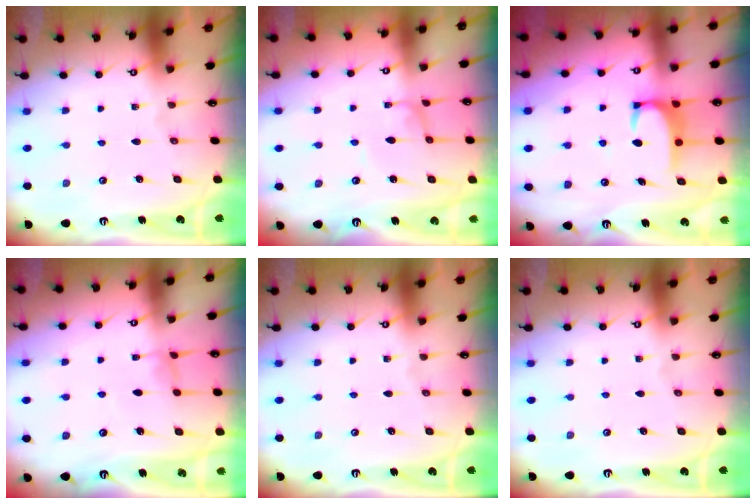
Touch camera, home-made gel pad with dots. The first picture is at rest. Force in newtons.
{"total": 1.5, "press": 1.4, "slide": 0.1}
{"total": 2.9, "press": 2.9, "slide": 0.3}
{"total": 1.5, "press": 1.5, "slide": 0.4}
{"total": 0.0}
{"total": 0.0}